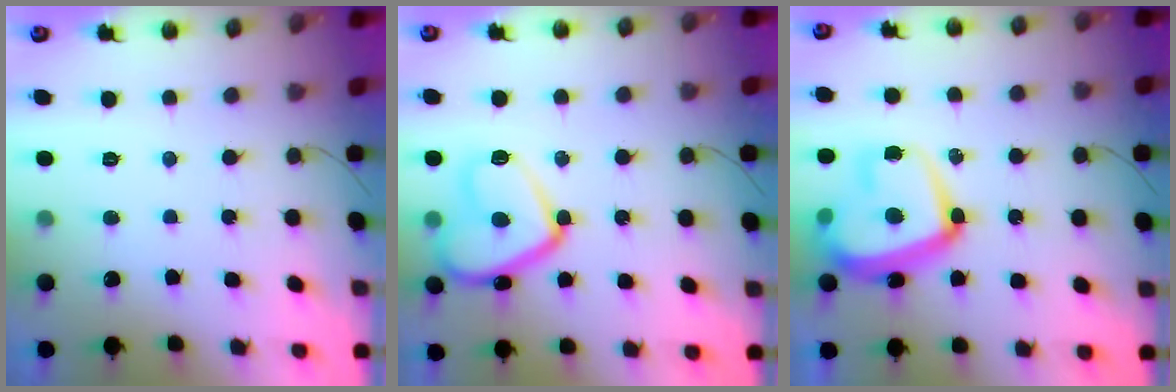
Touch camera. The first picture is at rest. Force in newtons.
{"total": 15.3, "press": 15.3, "slide": 1.2}
{"total": 19.5, "press": 19.5, "slide": 1.8}